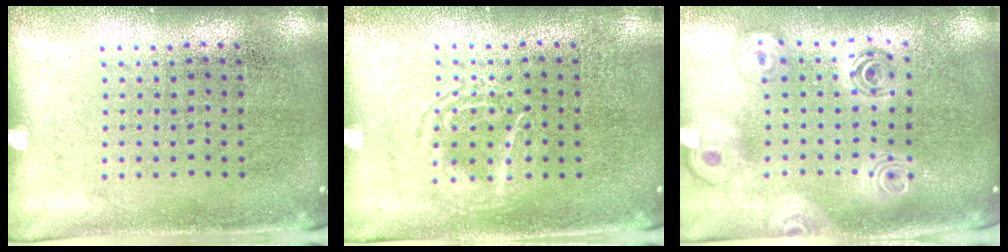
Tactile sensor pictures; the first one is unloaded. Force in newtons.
{"total": 1.7, "press": 1.7, "slide": 0.2}
{"total": 2.2, "press": 1.8, "slide": 1.4}